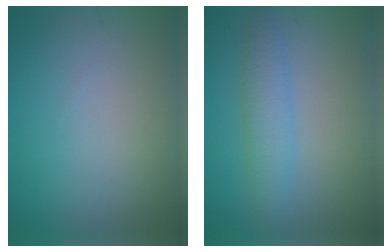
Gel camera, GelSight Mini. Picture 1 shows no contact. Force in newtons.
{"total": 2.9, "press": 2.9, "slide": 0.1}